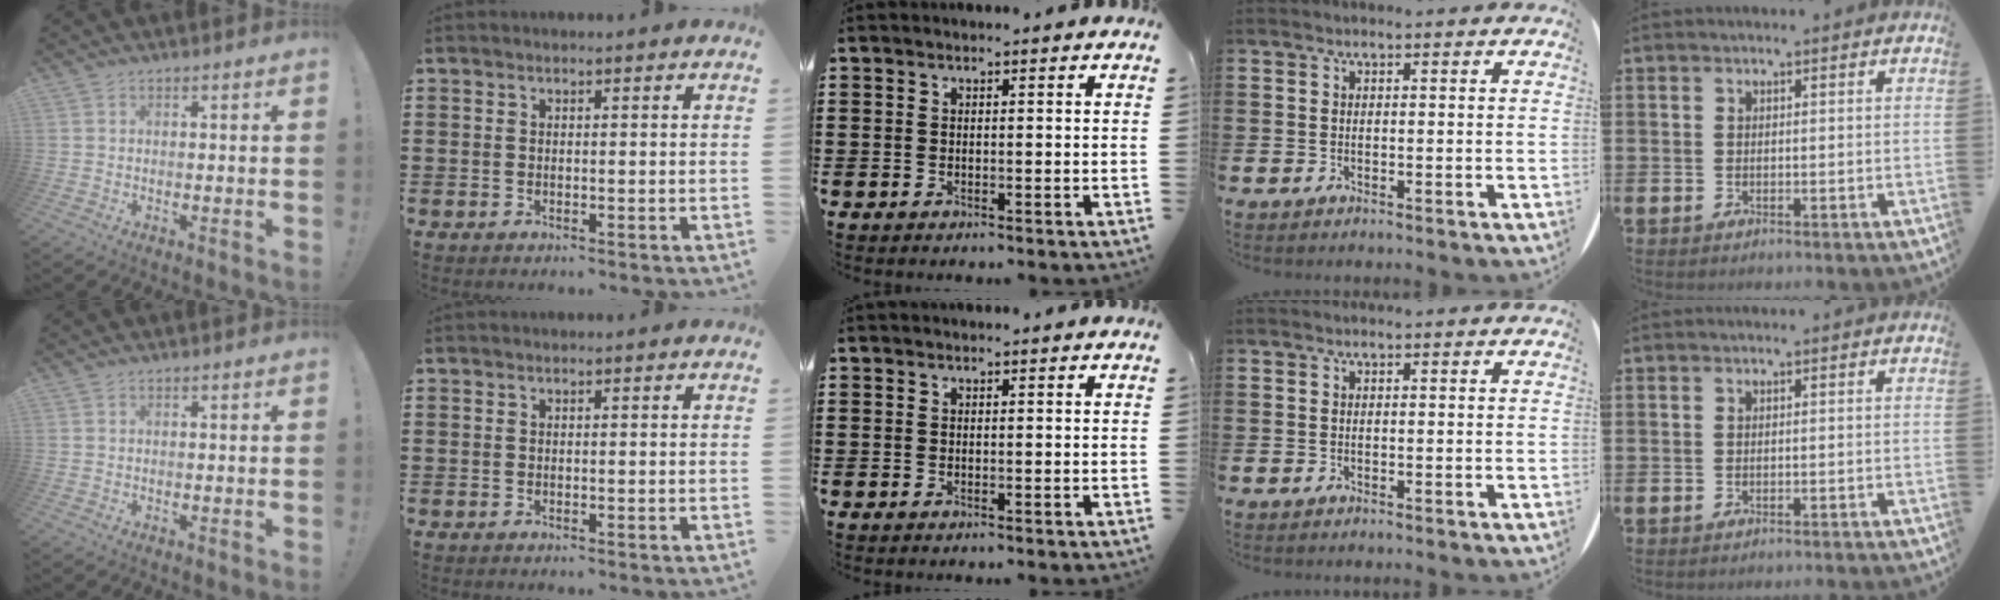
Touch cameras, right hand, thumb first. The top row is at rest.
{}